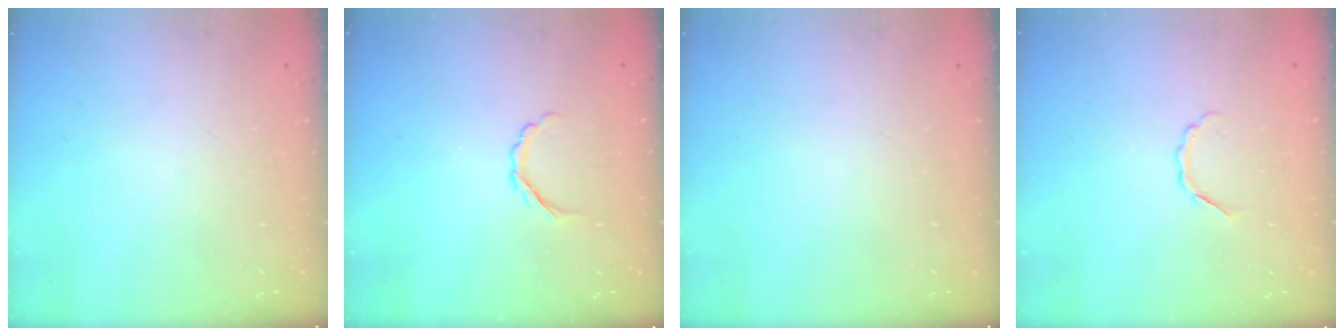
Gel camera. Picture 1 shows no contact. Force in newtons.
{"total": 2.7, "press": 2.6, "slide": 0.7}
{"total": 0.0}
{"total": 3.6, "press": 3.6, "slide": 0.7}